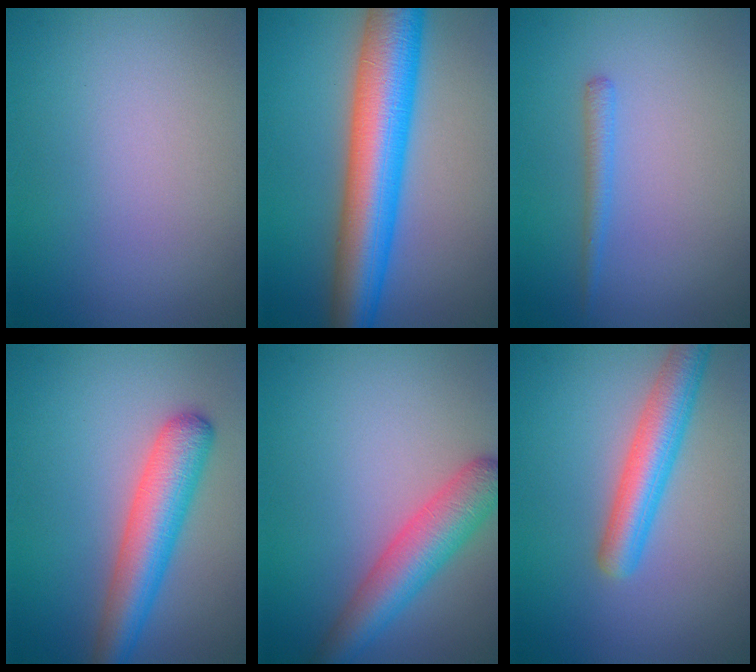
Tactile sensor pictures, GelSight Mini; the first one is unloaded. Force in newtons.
{"total": 10.6, "press": 10.6, "slide": 0.1}
{"total": 1.3, "press": 1.3, "slide": 0.1}
{"total": 5.7, "press": 5.7, "slide": 0.2}
{"total": 5.4, "press": 5.4, "slide": 0.2}
{"total": 4.7, "press": 4.7, "slide": 0.3}